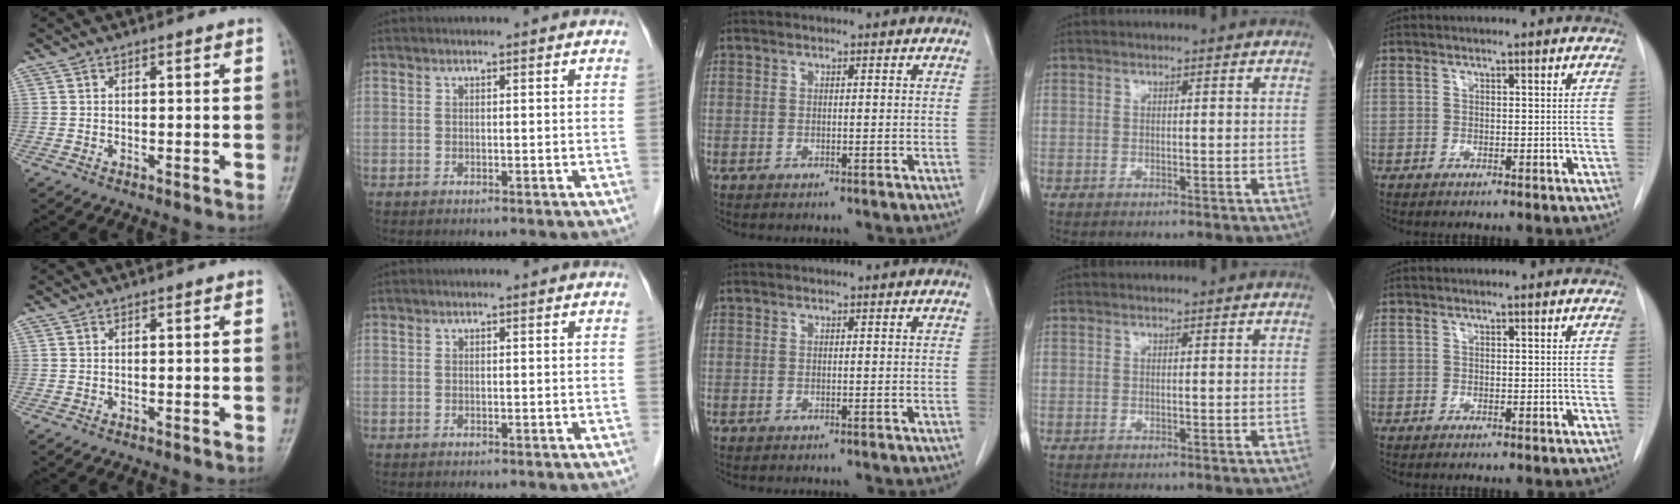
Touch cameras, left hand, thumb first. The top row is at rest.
{}